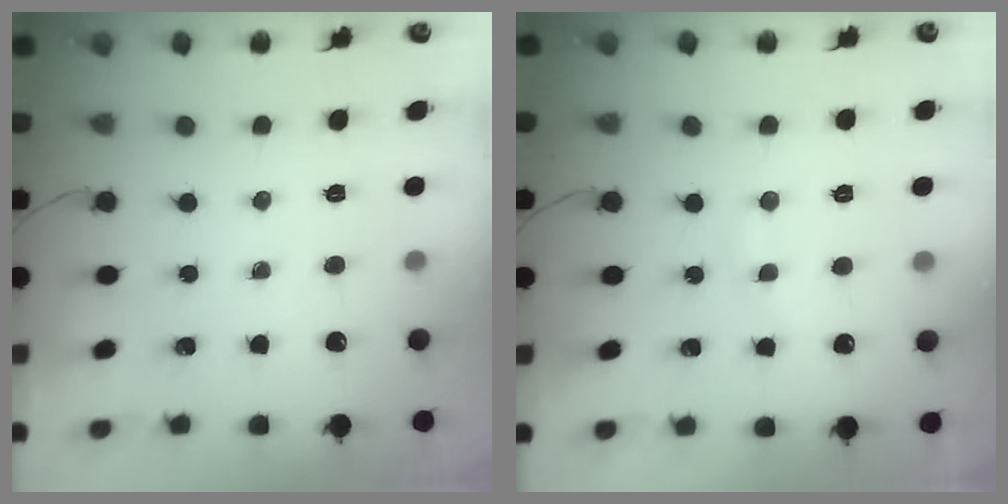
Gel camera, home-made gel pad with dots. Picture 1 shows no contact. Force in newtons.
{"total": 6.9, "press": 6.7, "slide": 1.4}